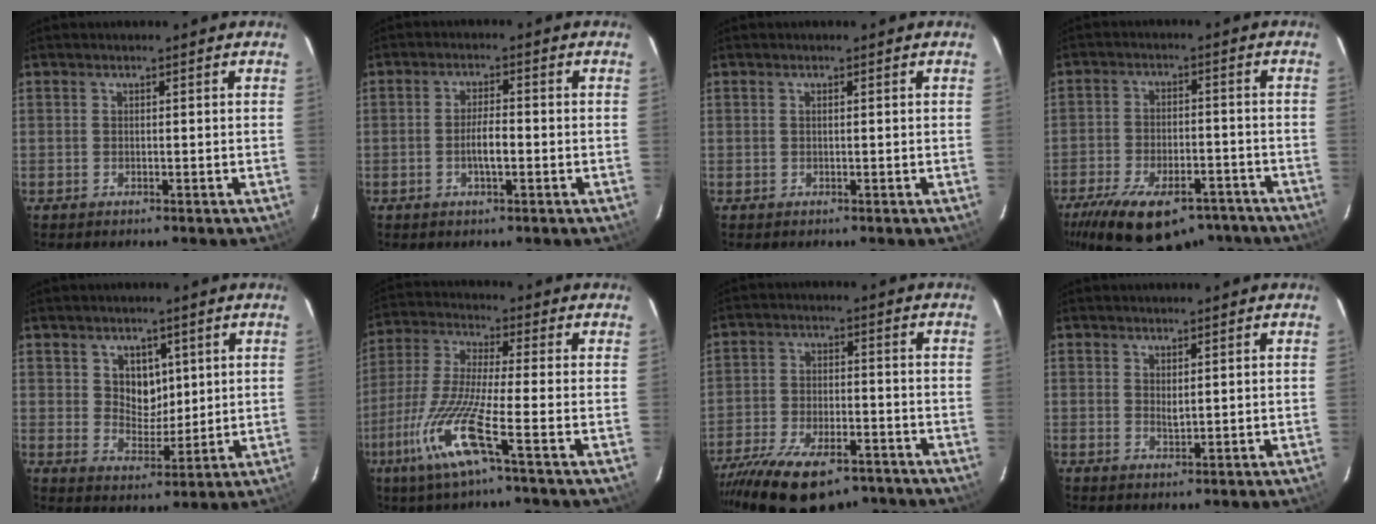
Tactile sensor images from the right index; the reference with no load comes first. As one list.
[{"total": 3.8, "force": [-1.2, 0.9, 3.5], "torque": [-0.067, 0.002, -0.021]}, {"total": 0.0}, {"total": 21.7, "force": [-15.6, 9.6, 11.5], "torque": [-0.229, -0.018, -0.223]}, {"total": 6.2, "force": [2.4, 5.0, 2.8], "torque": [-0.043, 0.002, 0.049]}, {"total": 12.2, "force": [-5.6, -0.1, 10.8], "torque": [-0.243, -0.009, -0.115]}, {"total": 19.1, "force": [-13.8, 8.0, 10.4], "torque": [-0.211, -0.029, -0.214]}, {"total": 1.3, "force": [0.6, 0.6, 1.0], "torque": [-0.018, -0.001, 0.012]}]